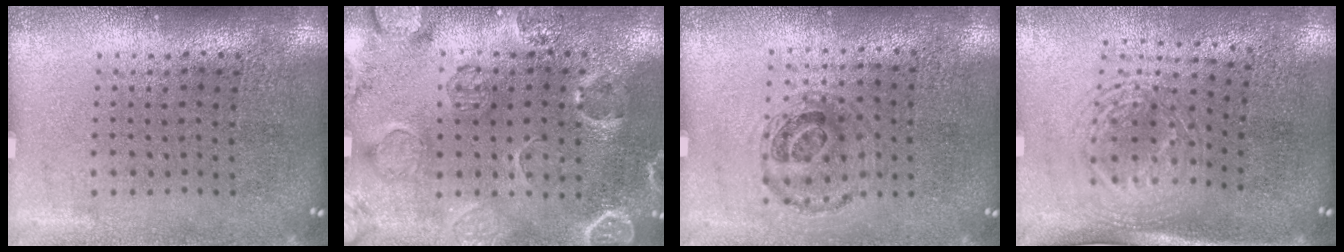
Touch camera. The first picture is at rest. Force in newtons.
{"total": 2.6, "press": 2.0, "slide": 1.7}
{"total": 0.9, "press": 0.8, "slide": 0.5}
{"total": 1.7, "press": 1.3, "slide": 1.1}